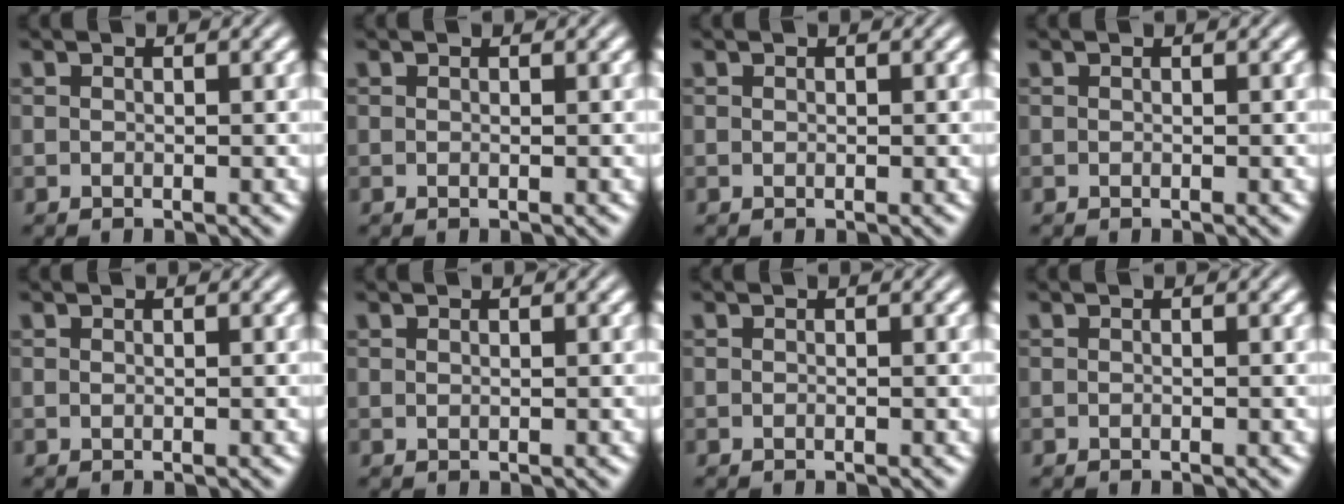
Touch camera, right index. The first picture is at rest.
{"total": 0.0}
{"total": 0.0}
{"total": 0.0}
{"total": 0.0}
{"total": 0.8, "force": [0.4, -0.7, 0.1], "torque": [0.004, -0.001, 0.011]}
{"total": 0.0}
{"total": 0.0}